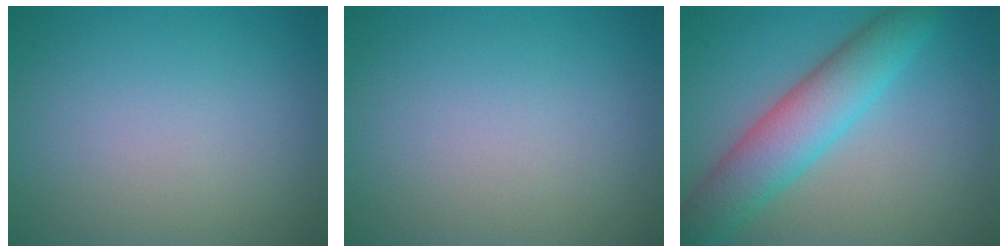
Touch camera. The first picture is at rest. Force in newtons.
{"total": 0.0}
{"total": 6.3, "press": 6.3, "slide": 0.1}